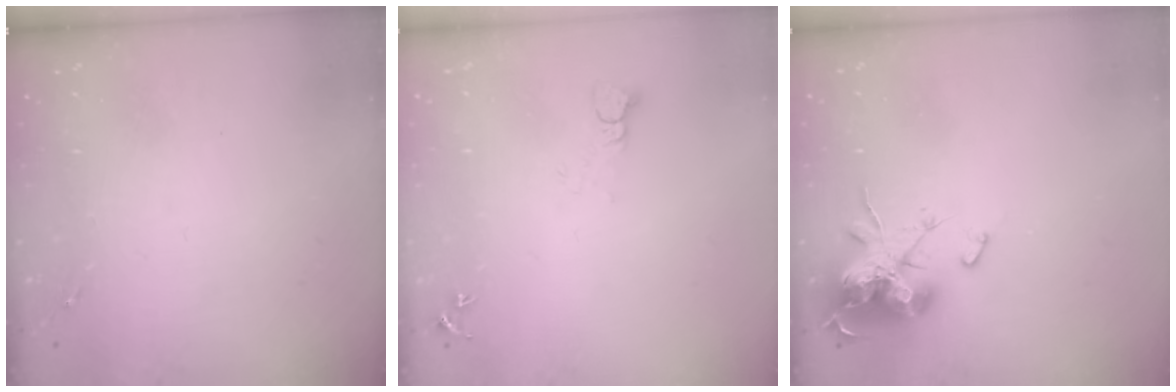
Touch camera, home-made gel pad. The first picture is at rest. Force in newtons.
{"total": 3.7, "press": 3.7, "slide": 0.1}
{"total": 16.7, "press": 16.7, "slide": 0.1}